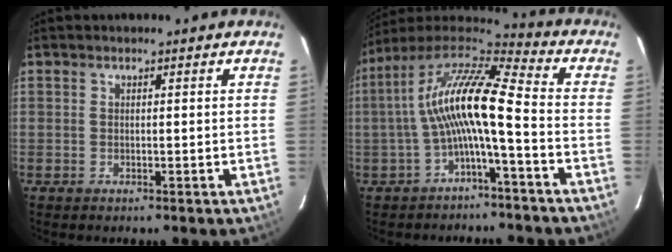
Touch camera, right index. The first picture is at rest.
{"total": 13.6, "force": [-2.0, 2.0, 13.3], "torque": [-0.258, 0.020, -0.044]}